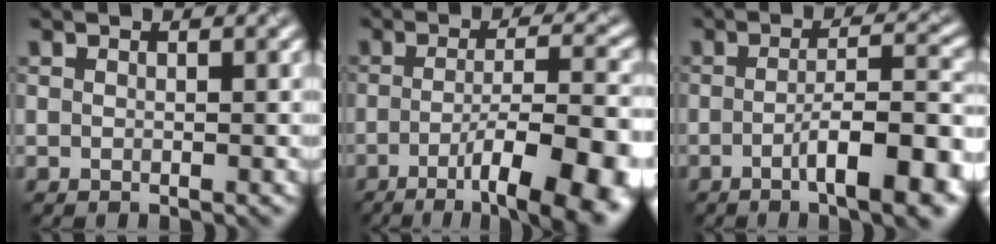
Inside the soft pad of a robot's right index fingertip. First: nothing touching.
{"total": 12.4, "force": [-4.8, 3.6, 10.8], "torque": [-0.134, -0.011, -0.062]}
{"total": 8.9, "force": [-3.2, 2.1, 8.0], "torque": [-0.102, 0.003, -0.052]}